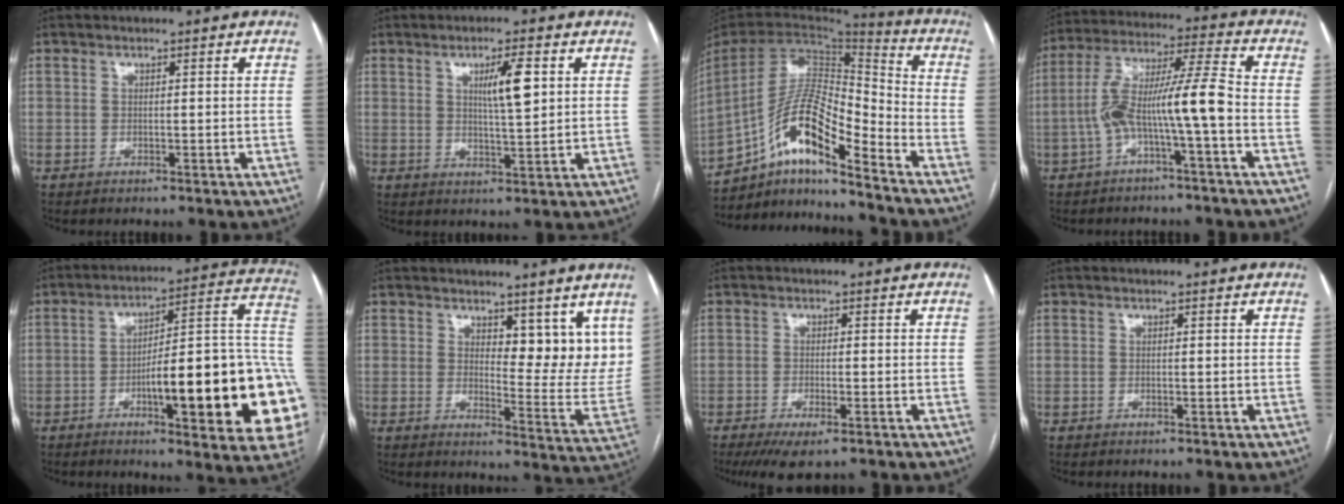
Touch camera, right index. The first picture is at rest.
{"total": 5.8, "force": [1.9, 0.6, 5.5], "torque": [-0.094, 0.001, 0.034]}
{"total": 16.5, "force": [-10.5, 2.9, 12.5], "torque": [-0.250, 0.015, -0.183]}
{"total": 10.8, "force": [-2.9, 0.0, 10.4], "torque": [-0.201, 0.035, -0.055]}
{"total": 24.9, "force": [-5.6, 4.2, 23.9], "torque": [-0.234, 0.018, -0.070]}
{"total": 9.8, "force": [6.9, 3.7, 5.9], "torque": [-0.066, -0.026, 0.091]}
{"total": 5.5, "force": [-3.6, 1.4, 3.9], "torque": [-0.068, -0.013, -0.054]}
{"total": 0.0}